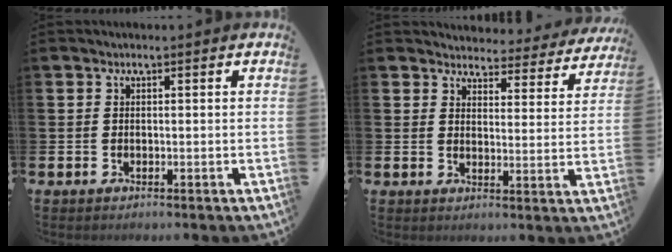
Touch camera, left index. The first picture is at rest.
{"total": 3.9, "force": [3.8, 1.0, 0.2], "torque": [-0.010, -0.032, 0.062]}